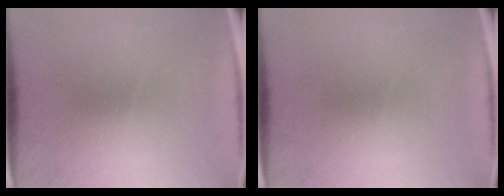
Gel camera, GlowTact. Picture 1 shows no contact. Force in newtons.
{"total": 0.0}